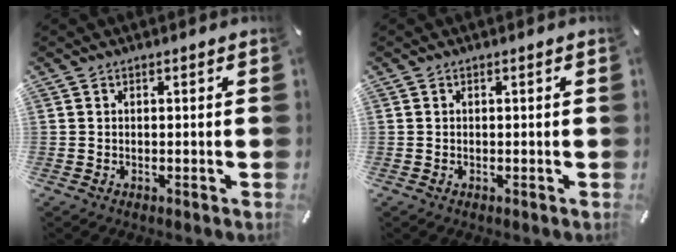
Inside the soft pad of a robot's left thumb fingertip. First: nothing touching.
{"total": 0.0}